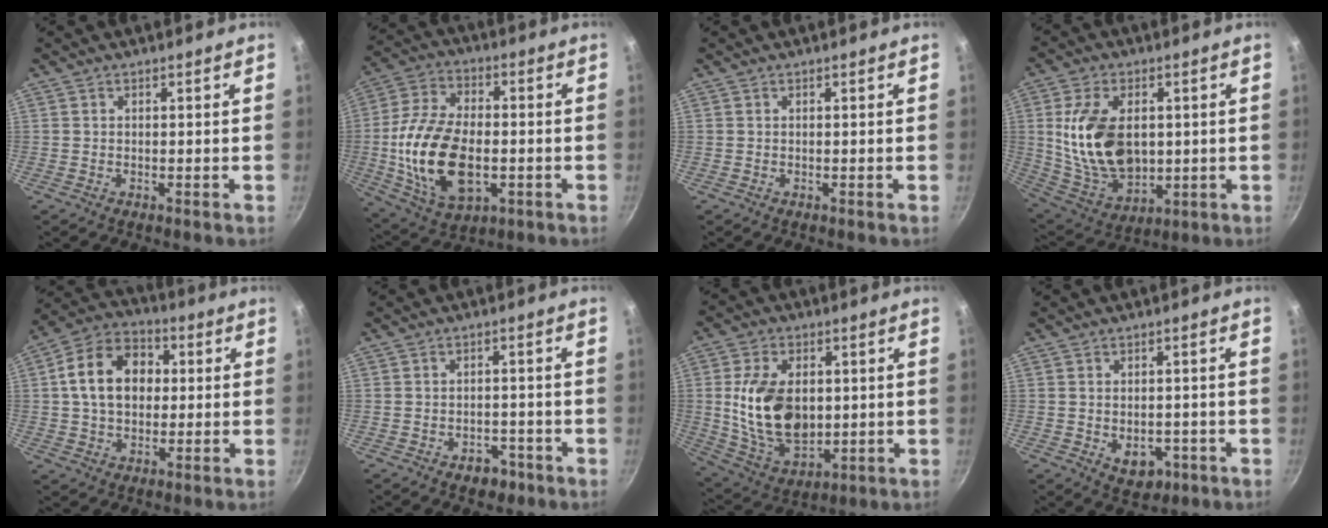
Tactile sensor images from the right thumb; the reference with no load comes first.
{"total": 19.6, "force": [-2.9, 11.4, 15.7], "torque": [-0.299, 0.014, -0.046]}
{"total": 0.0}
{"total": 17.5, "force": [1.6, 11.3, 13.2], "torque": [-0.228, -0.018, 0.045]}
{"total": 14.0, "force": [1.7, 10.2, 9.4], "torque": [-0.130, 0.024, 0.013]}
{"total": 3.9, "force": [-2.3, 2.6, 1.8], "torque": [-0.007, 0.021, -0.022]}
{"total": 16.6, "force": [1.1, 10.8, 12.6], "torque": [-0.208, -0.016, 0.031]}
{"total": 5.7, "force": [-1.8, 4.0, 3.6], "torque": [-0.035, 0.003, -0.013]}